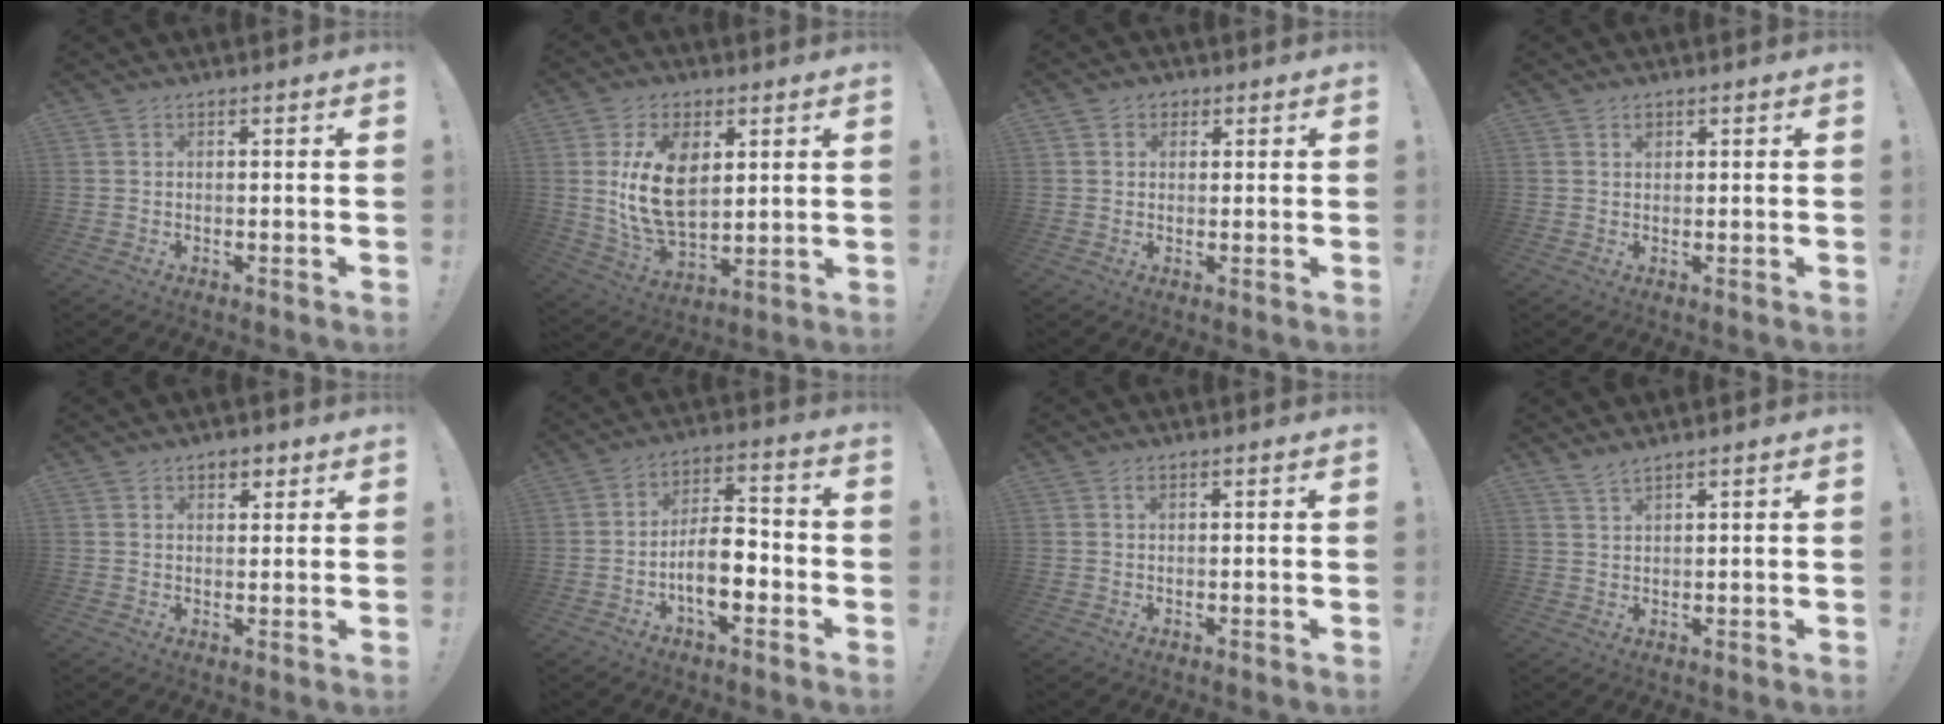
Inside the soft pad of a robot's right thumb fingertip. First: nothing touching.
{"total": 16.3, "force": [3.8, 10.4, 11.9], "torque": [-0.215, -0.008, 0.070]}
{"total": 2.8, "force": [1.0, 2.4, 0.9], "torque": [-0.009, 0.001, 0.018]}
{"total": 1.0, "force": [0.6, 0.7, 0.3], "torque": [0.016, -0.008, 0.006]}
{"total": 3.0, "force": [1.8, 2.1, 1.2], "torque": [-0.005, -0.006, 0.029]}
{"total": 10.8, "force": [-4.3, 4.7, 8.8], "torque": [-0.149, 0.015, -0.079]}
{"total": 0.7, "force": [0.3, 0.5, 0.5], "torque": [-0.009, 0.001, 0.006]}
{"total": 2.7, "force": [2.3, 0.4, 1.3], "torque": [-0.029, -0.010, 0.043]}